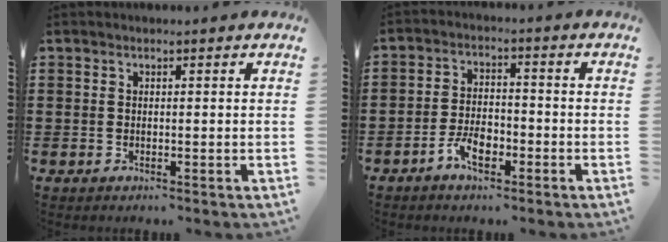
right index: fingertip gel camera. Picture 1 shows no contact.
{"total": 5.0, "force": [-2.9, 2.4, 3.2], "torque": [-0.075, 0.003, -0.059]}